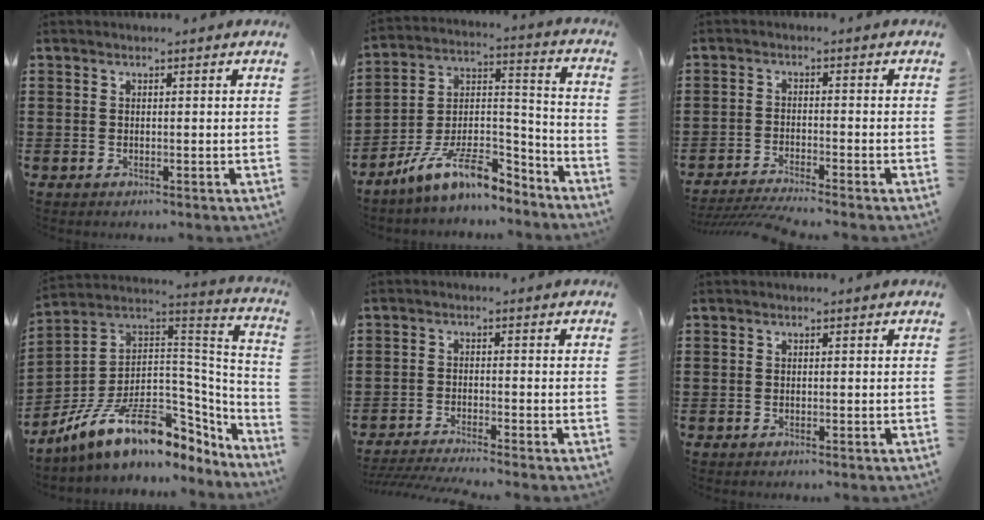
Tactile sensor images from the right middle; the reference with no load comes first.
{"total": 11.6, "force": [-9.4, 3.0, 6.1], "torque": [-0.114, 0.021, -0.184]}
{"total": 3.2, "force": [-3.1, -0.2, 1.0], "torque": [-0.025, -0.006, -0.065]}
{"total": 14.7, "force": [-7.8, 7.0, 10.3], "torque": [-0.209, 0.005, -0.137]}
{"total": 2.7, "force": [-2.5, -0.2, 0.9], "torque": [-0.022, -0.003, -0.054]}
{"total": 0.0}